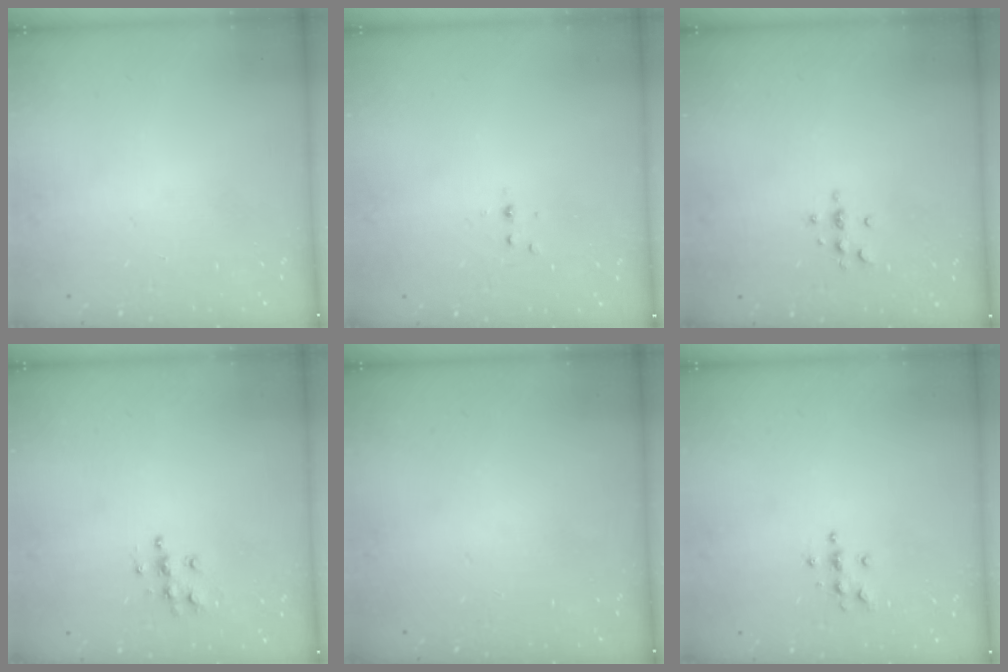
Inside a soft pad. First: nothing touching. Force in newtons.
{"total": 3.0, "press": 2.6, "slide": 1.5}
{"total": 3.9, "press": 3.8, "slide": 0.5}
{"total": 6.6, "press": 6.6, "slide": 0.3}
{"total": 0.0}
{"total": 3.9, "press": 3.9, "slide": 0.6}